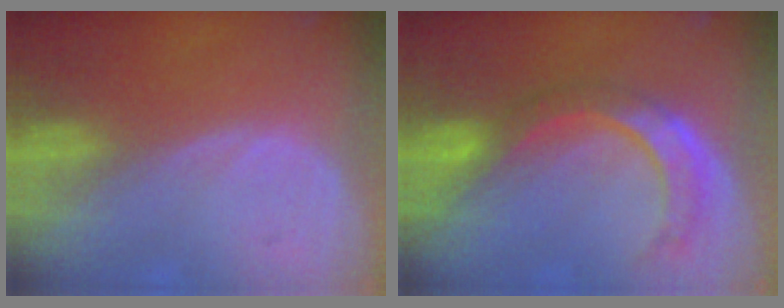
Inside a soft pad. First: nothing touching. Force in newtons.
{"total": 7.9, "press": 7.2, "slide": 3.3}